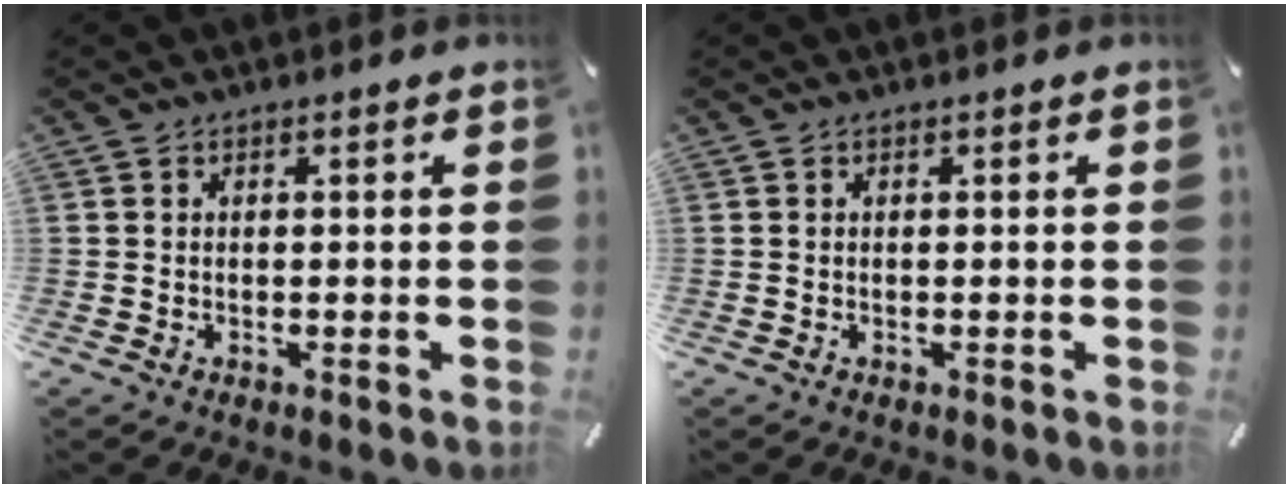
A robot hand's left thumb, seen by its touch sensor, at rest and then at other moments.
{"total": 0.0}